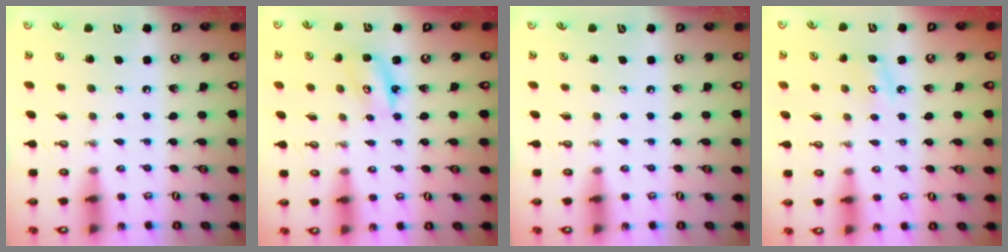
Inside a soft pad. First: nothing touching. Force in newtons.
{"total": 3.6, "press": 3.6, "slide": 0.2}
{"total": 0.0}
{"total": 5.2, "press": 5.1, "slide": 0.5}